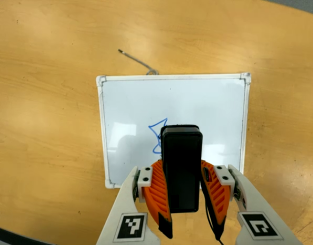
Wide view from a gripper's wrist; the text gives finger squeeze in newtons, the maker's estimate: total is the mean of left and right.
{"total": 7.4, "left": 6.8, "right": 8.1}